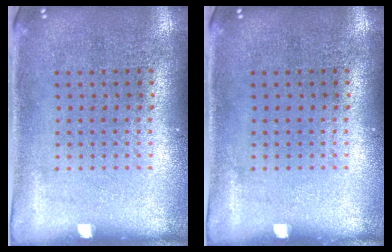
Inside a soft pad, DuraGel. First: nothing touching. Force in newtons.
{"total": 0.0}